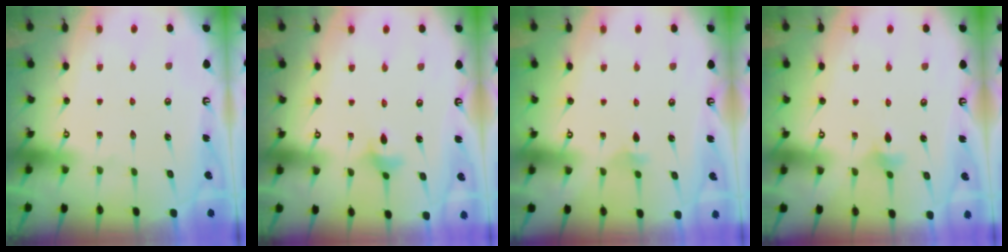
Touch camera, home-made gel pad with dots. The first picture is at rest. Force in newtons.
{"total": 3.0, "press": 3.0, "slide": 0.2}
{"total": 3.0, "press": 2.9, "slide": 0.7}
{"total": 4.0, "press": 3.9, "slide": 0.7}